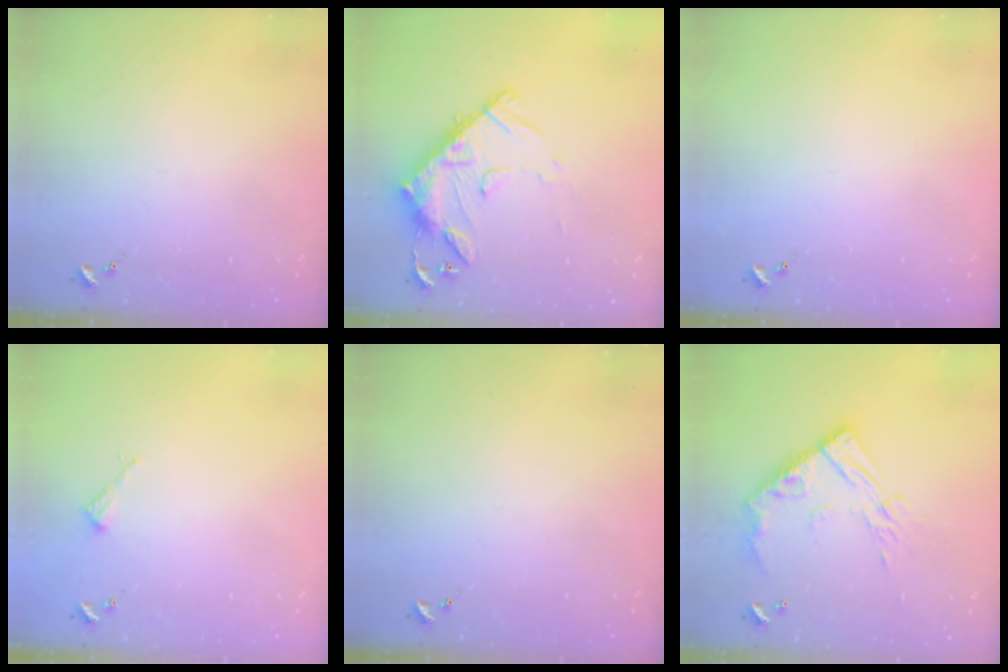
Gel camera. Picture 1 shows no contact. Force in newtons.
{"total": 15.5, "press": 15.4, "slide": 1.5}
{"total": 0.0}
{"total": 2.2, "press": 2.2, "slide": 0.2}
{"total": 0.0}
{"total": 14.5, "press": 14.5, "slide": 1.1}